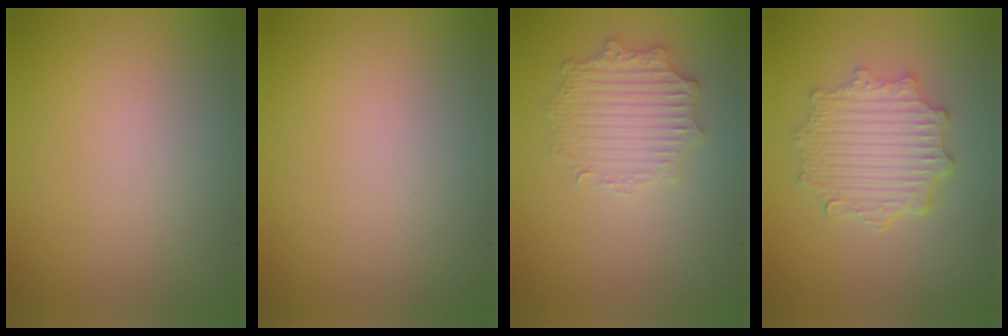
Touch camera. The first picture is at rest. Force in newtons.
{"total": 0.0}
{"total": 2.9, "press": 2.9, "slide": 0.1}
{"total": 4.7, "press": 3.8, "slide": 2.7}